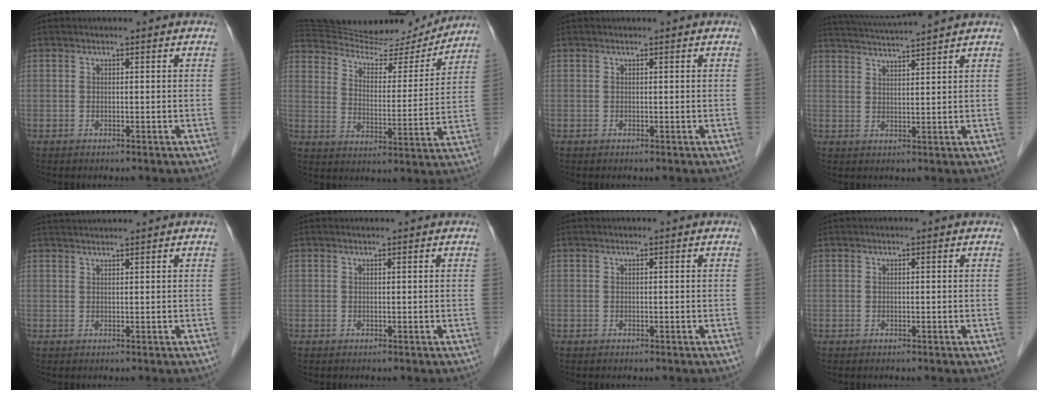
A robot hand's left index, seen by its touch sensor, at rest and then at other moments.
{"total": 21.6, "force": [20.2, 4.6, 5.9], "torque": [-0.105, -0.017, 0.293]}
{"total": 0.0}
{"total": 8.2, "force": [7.6, -1.5, 2.6], "torque": [-0.054, 0.013, 0.119]}
{"total": 3.7, "force": [3.5, -0.7, 0.9], "torque": [-0.012, 0.023, 0.060]}
{"total": 0.5, "force": [0.5, 0.0, 0.0], "torque": [-0.007, 0.002, 0.009]}
{"total": 0.0}
{"total": 0.0}